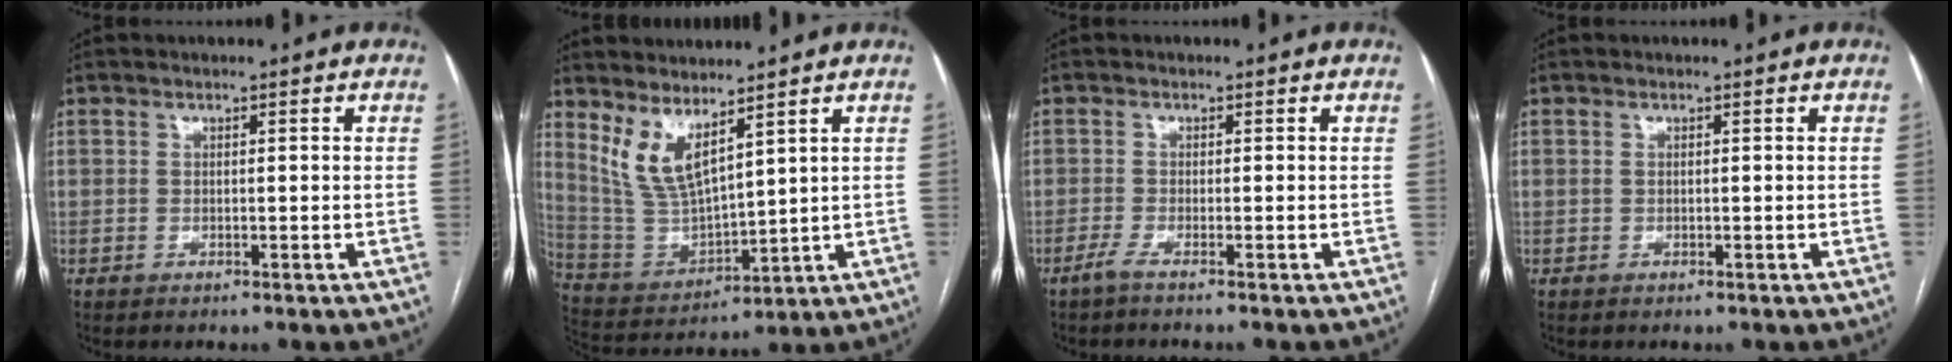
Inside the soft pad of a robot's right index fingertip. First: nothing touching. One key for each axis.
{"total": 8.5, "fx": 5.8, "fy": 2.2, "fz": 5.8, "tx": -0.127, "ty": -0.014, "tz": 0.141}
{"total": 1.8, "fx": -1.3, "fy": -0.5, "fz": 1.0, "tx": -0.020, "ty": 0.000, "tz": -0.028}
{"total": 0.0}